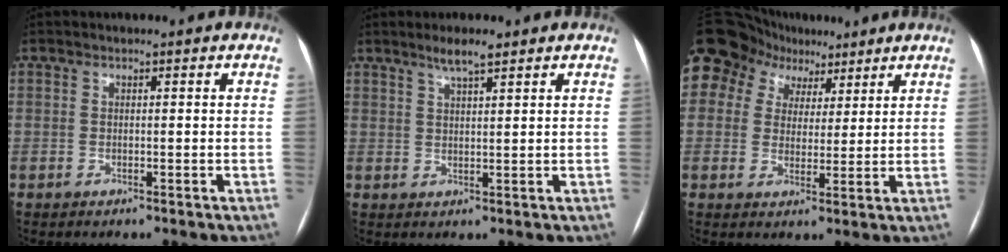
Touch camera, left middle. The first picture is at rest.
{"total": 3.4, "force": [2.6, 0.2, 2.3], "torque": [-0.047, 0.002, 0.048]}
{"total": 19.6, "force": [11.3, 14.8, 6.3], "torque": [-0.198, 0.071, 0.206]}